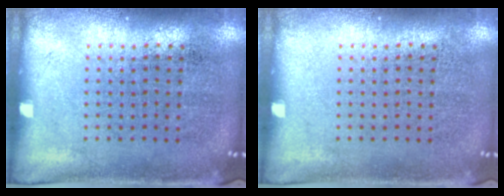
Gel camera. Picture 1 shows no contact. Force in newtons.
{"total": 0.0}